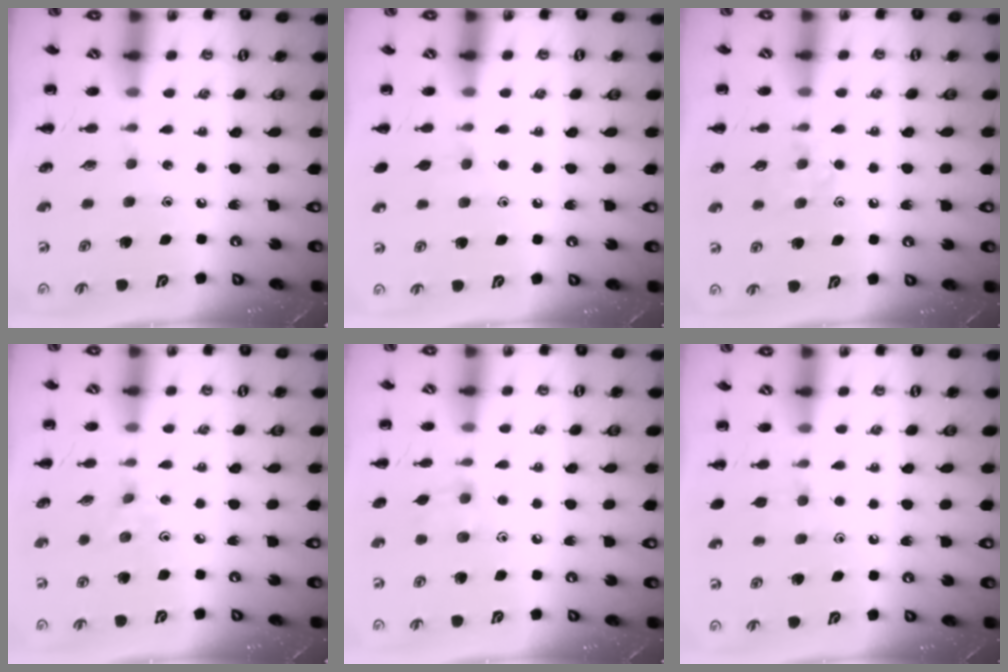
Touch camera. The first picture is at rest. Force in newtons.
{"total": 2.8, "press": 2.5, "slide": 1.3}
{"total": 6.5, "press": 6.3, "slide": 1.6}
{"total": 2.5, "press": 2.3, "slide": 0.9}
{"total": 4.8, "press": 4.6, "slide": 1.3}
{"total": 4.9, "press": 4.7, "slide": 1.5}